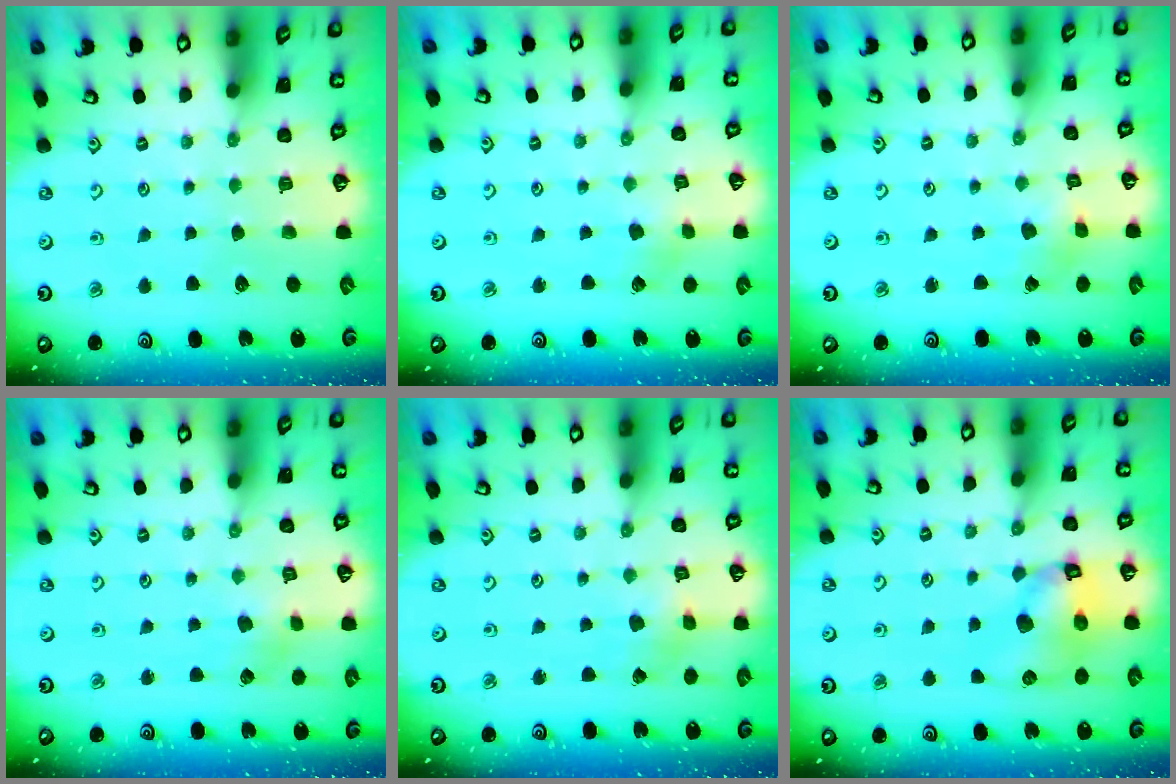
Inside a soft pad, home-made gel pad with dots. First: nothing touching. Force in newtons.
{"total": 2.8, "press": 2.7, "slide": 0.4}
{"total": 1.6, "press": 1.6, "slide": 0.0}
{"total": 3.4, "press": 3.3, "slide": 0.4}
{"total": 2.2, "press": 2.2, "slide": 0.2}
{"total": 10.9, "press": 10.8, "slide": 1.5}